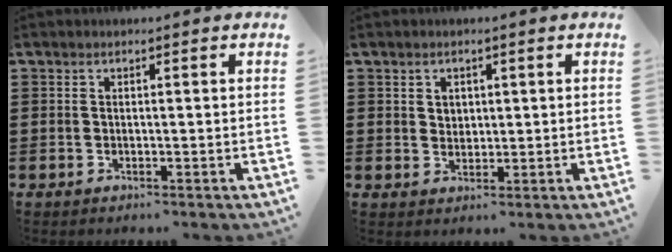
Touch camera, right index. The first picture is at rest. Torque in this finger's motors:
{"motor_torque": [-0.17, 0.34, 0.01, 0.00]}